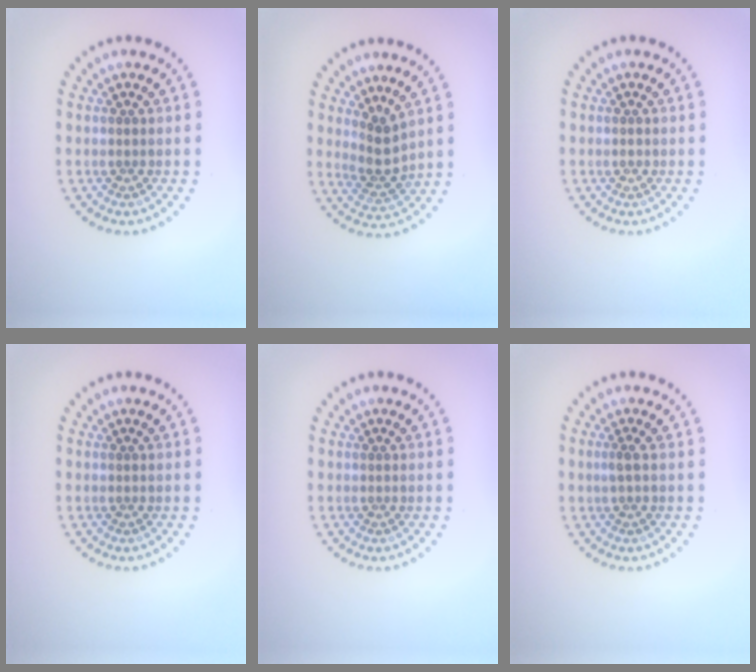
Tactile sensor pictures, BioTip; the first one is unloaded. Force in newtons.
{"total": 2.4, "press": 2.1, "slide": 1.3}
{"total": 0.6, "press": 0.6, "slide": 0.1}
{"total": 0.0}
{"total": 0.0}
{"total": 1.0, "press": 0.8, "slide": 0.6}